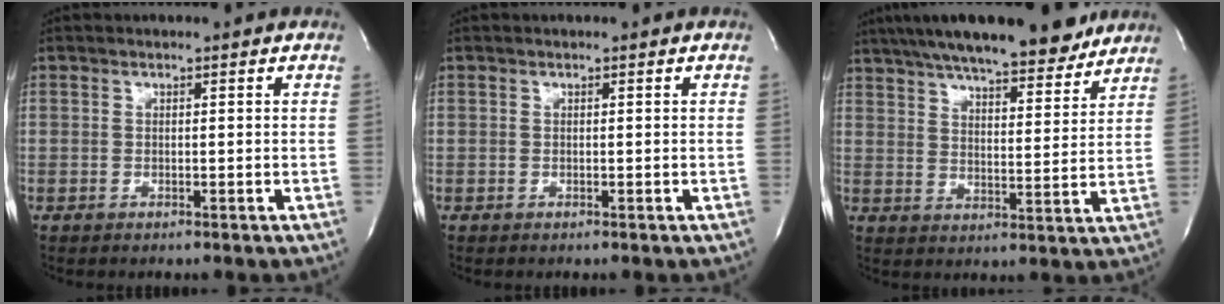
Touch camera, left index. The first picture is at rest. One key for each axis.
{"total": 0.0}
{"total": 20.4, "fx": 17.1, "fy": 4.3, "fz": 10.3, "tx": -0.175, "ty": 0.026, "tz": 0.244}